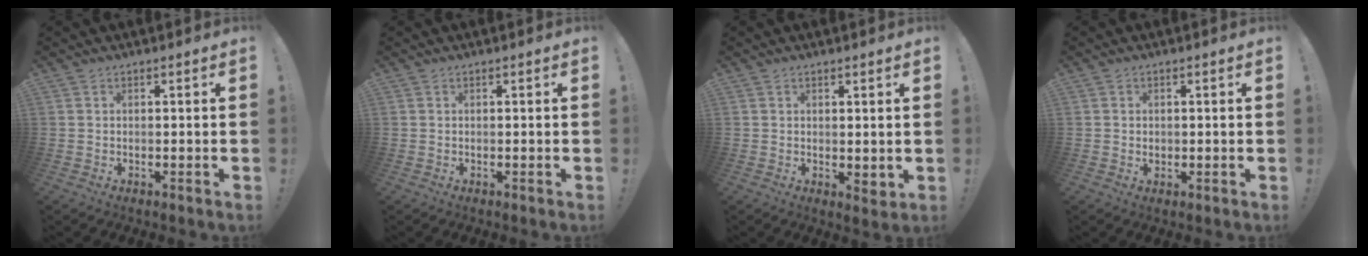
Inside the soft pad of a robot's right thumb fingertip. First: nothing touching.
{"total": 0.0}
{"total": 2.3, "force": [1.2, 1.1, 1.6], "torque": [-0.013, -0.012, 0.022]}
{"total": 1.1, "force": [0.1, 1.0, 0.3], "torque": [-0.006, 0.003, 0.002]}